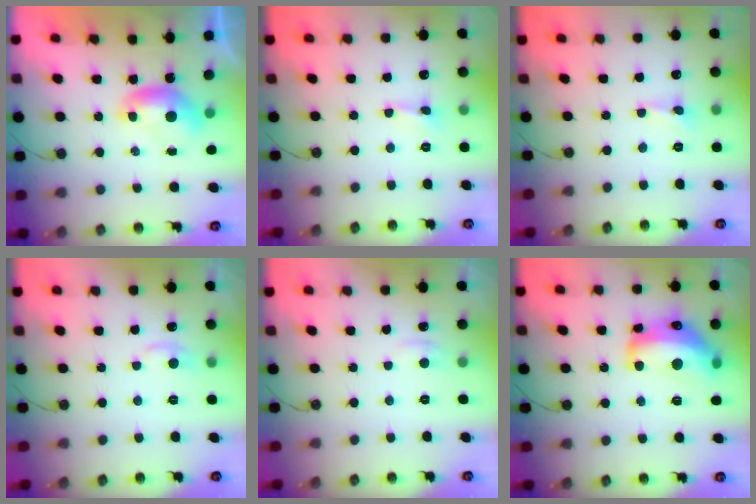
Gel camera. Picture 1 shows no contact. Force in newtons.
{"total": 1.9, "press": 1.8, "slide": 0.6}
{"total": 0.8, "press": 0.8, "slide": 0.2}
{"total": 0.7, "press": 0.4, "slide": 0.6}
{"total": 0.9, "press": 0.7, "slide": 0.7}
{"total": 12.4, "press": 12.4, "slide": 1.1}